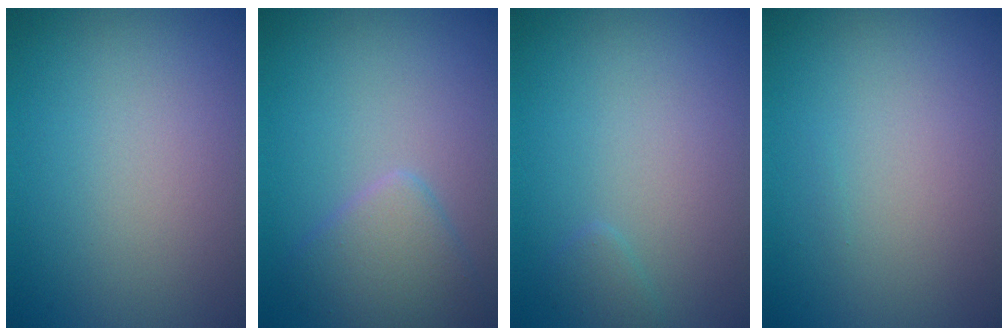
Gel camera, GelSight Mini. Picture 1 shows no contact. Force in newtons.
{"total": 3.2, "press": 3.2, "slide": 0.1}
{"total": 0.8, "press": 0.8, "slide": 0.1}
{"total": 0.0}